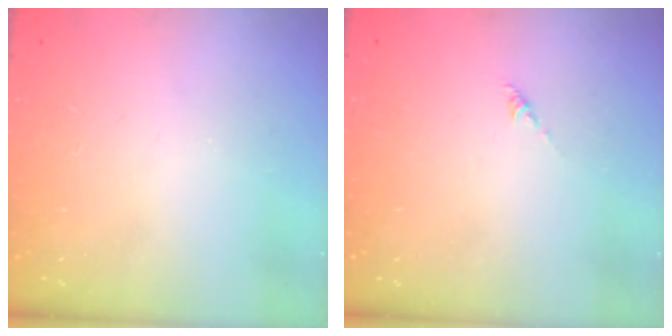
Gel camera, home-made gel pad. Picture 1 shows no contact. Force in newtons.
{"total": 0.0}